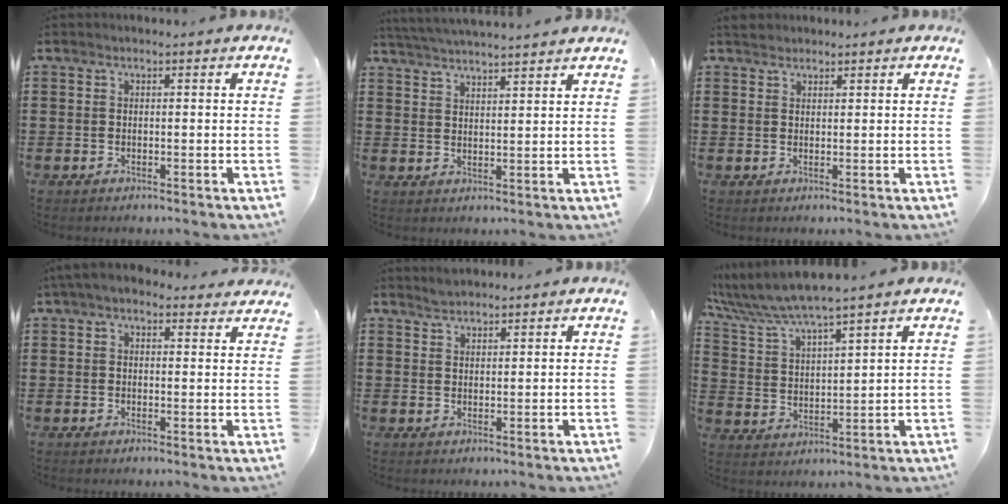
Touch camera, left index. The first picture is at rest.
{"total": 3.8, "force": [3.7, -0.7, 0.3], "torque": [-0.020, -0.016, 0.066]}
{"total": 1.5, "force": [1.4, 0.6, 0.0], "torque": [-0.005, 0.004, 0.029]}
{"total": 3.6, "force": [2.9, 1.4, 1.6], "torque": [-0.039, 0.000, 0.054]}
{"total": 1.8, "force": [1.7, 0.4, 0.0], "torque": [-0.004, 0.001, 0.035]}
{"total": 6.3, "force": [5.6, -0.1, 2.8], "torque": [-0.078, -0.029, 0.097]}